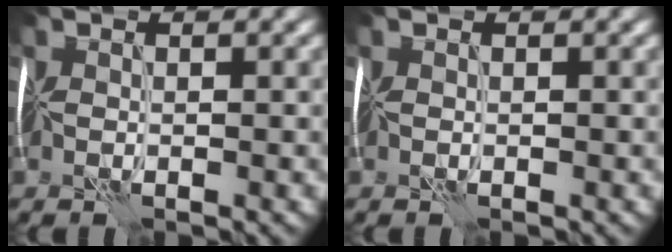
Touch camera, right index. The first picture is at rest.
{"total": 0.0}